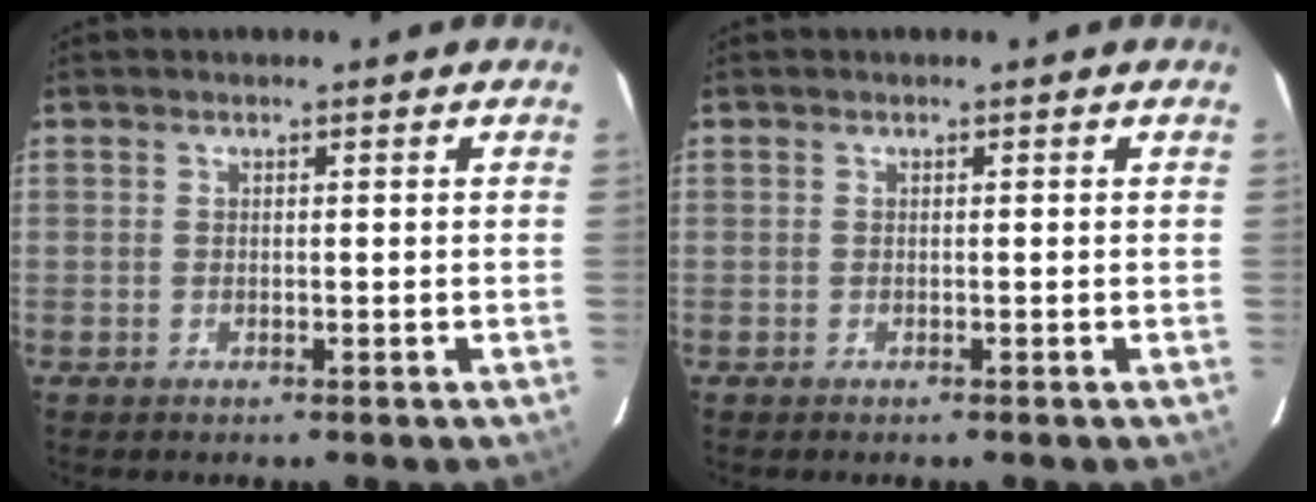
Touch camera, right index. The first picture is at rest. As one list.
[{"total": 0.0}]